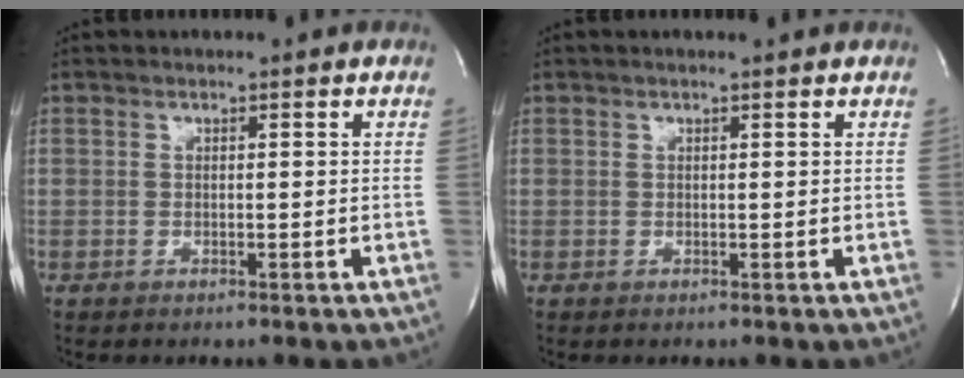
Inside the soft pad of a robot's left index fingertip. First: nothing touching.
{"total": 1.5, "force": [1.4, -0.1, 0.5], "torque": [-0.009, 0.003, 0.014]}